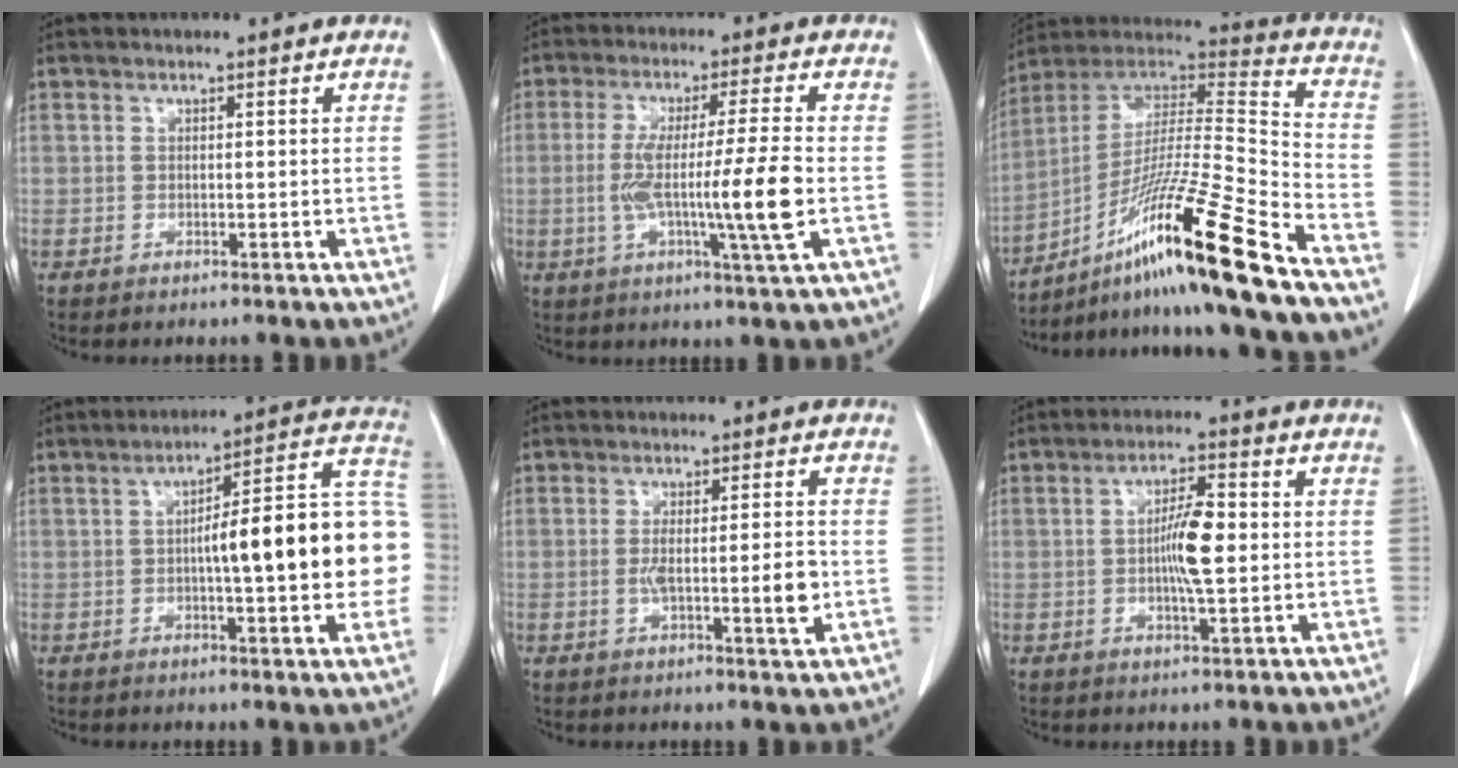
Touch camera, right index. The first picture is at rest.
{"total": 11.8, "force": [-1.8, -1.0, 11.6], "torque": [-0.214, -0.010, -0.033]}
{"total": 22.2, "force": [-14.1, -1.3, 17.0], "torque": [-0.305, -0.014, -0.256]}
{"total": 18.9, "force": [-1.0, 3.2, 18.6], "torque": [-0.208, 0.044, -0.008]}
{"total": 6.3, "force": [-1.1, 0.6, 6.2], "torque": [-0.103, -0.003, -0.016]}
{"total": 6.4, "force": [-0.1, 1.0, 6.3], "torque": [-0.116, 0.003, -0.005]}